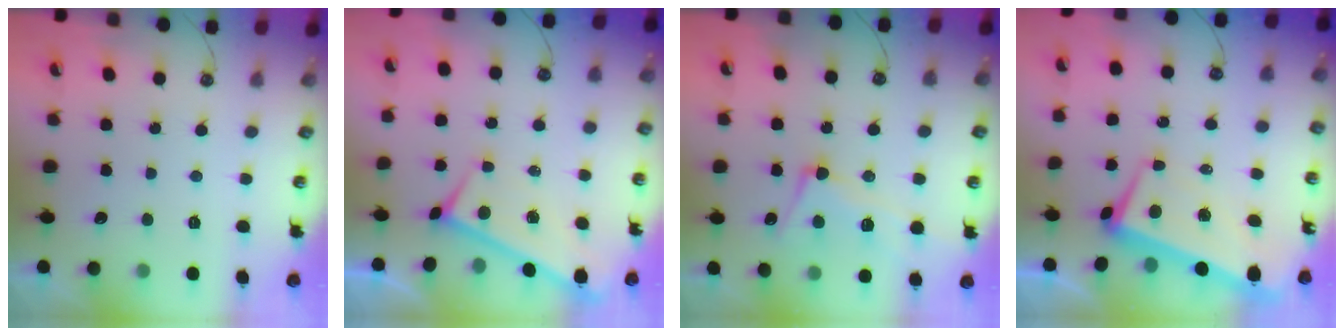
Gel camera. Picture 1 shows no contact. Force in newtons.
{"total": 0.0}
{"total": 4.7, "press": 4.6, "slide": 1.1}
{"total": 3.7, "press": 3.0, "slide": 2.1}